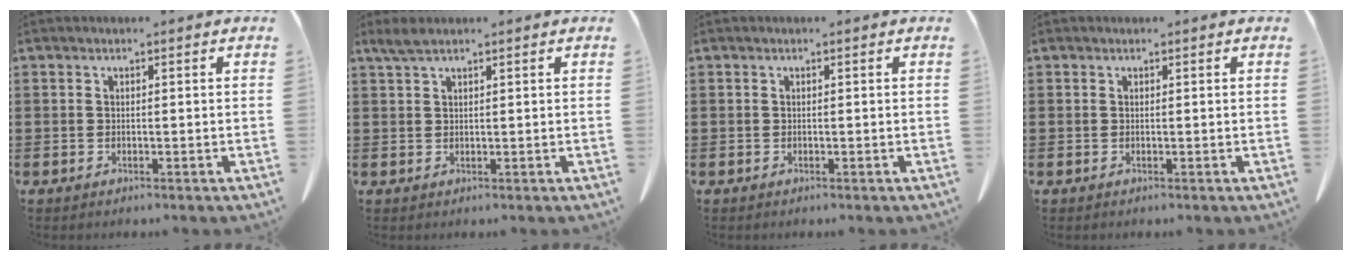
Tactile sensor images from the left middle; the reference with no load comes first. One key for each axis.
{"total": 2.0, "fx": 1.5, "fy": 0.4, "fz": 1.4, "tx": -0.030, "ty": 0.002, "tz": 0.027}
{"total": 0.0}
{"total": 0.0}